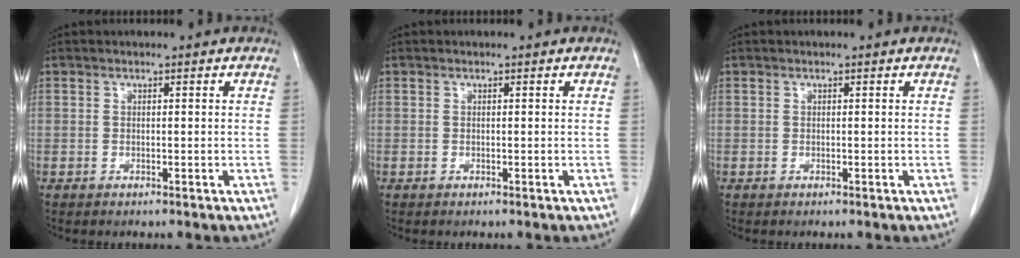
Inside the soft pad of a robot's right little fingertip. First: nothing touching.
{"total": 0.0}
{"total": 0.0}